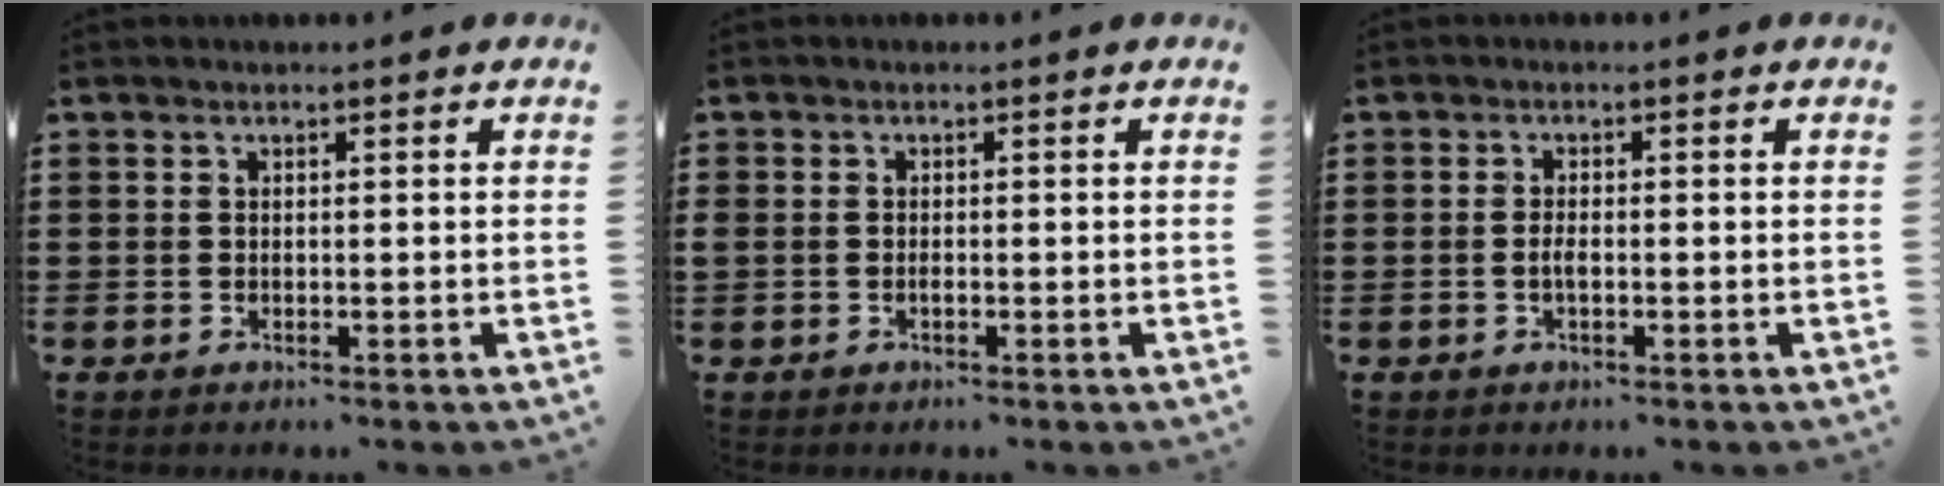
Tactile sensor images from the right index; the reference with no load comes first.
{"total": 0.7, "force": [-0.4, 0.3, 0.6], "torque": [-0.013, -0.007, -0.005]}
{"total": 1.7, "force": [-0.4, 0.5, 1.5], "torque": [-0.037, -0.003, -0.010]}